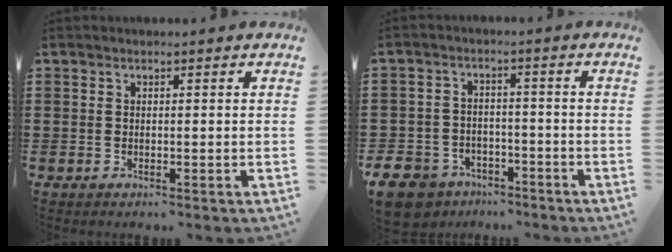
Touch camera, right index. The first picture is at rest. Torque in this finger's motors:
{"motor_torque": [0.16, 0.63, -0.25, -0.21]}